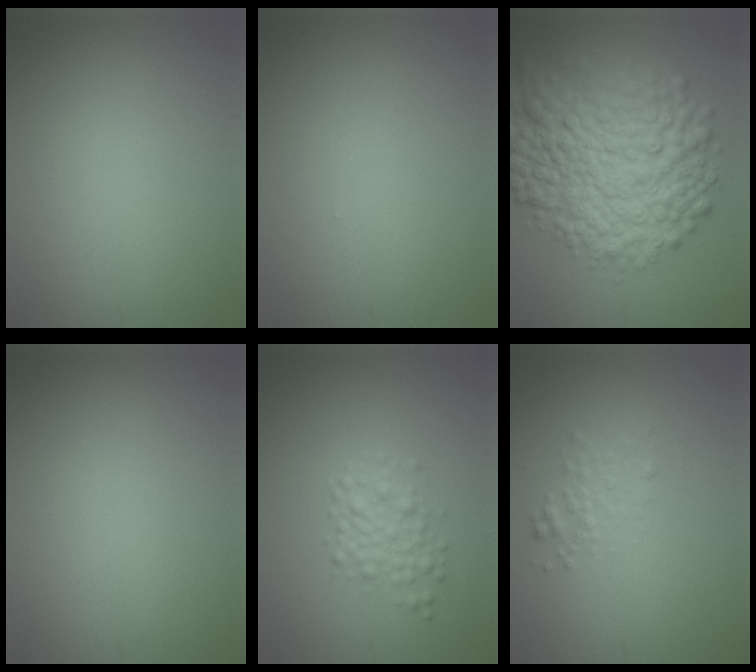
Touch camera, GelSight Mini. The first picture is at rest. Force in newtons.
{"total": 0.0}
{"total": 10.8, "press": 10.8, "slide": 0.2}
{"total": 0.0}
{"total": 2.2, "press": 2.2, "slide": 0.1}
{"total": 1.5, "press": 1.5, "slide": 0.0}